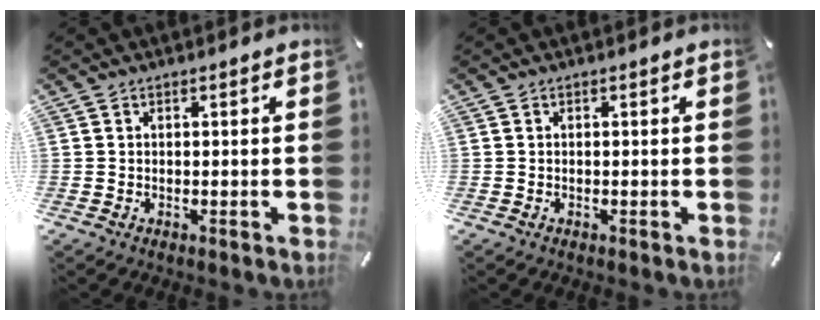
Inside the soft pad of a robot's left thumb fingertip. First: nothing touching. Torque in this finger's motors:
{"motor_torque": [0.00, 0.00, -0.06, 0.04, 0.07]}